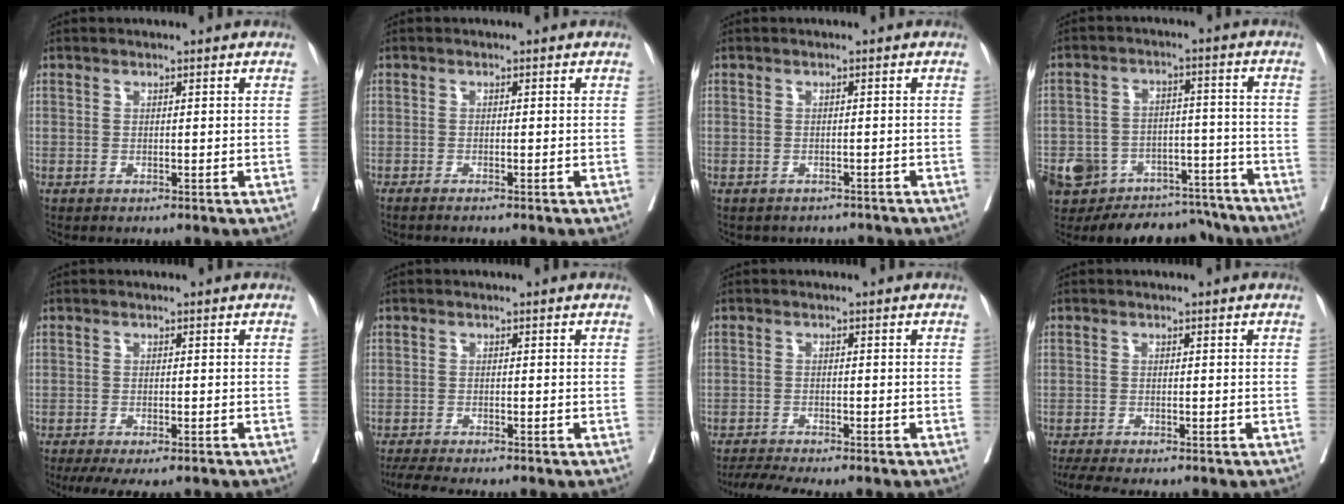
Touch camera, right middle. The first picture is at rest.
{"total": 1.9, "force": [-1.6, -0.3, 0.9], "torque": [-0.011, 0.002, -0.021]}
{"total": 4.0, "force": [-3.7, 1.6, 0.1], "torque": [0.003, 0.006, -0.041]}
{"total": 18.1, "force": [-14.9, 8.7, 5.7], "torque": [-0.119, 0.021, -0.203]}
{"total": 9.0, "force": [-7.2, 2.3, 4.9], "torque": [-0.068, -0.010, -0.100]}
{"total": 6.3, "force": [-5.5, 0.5, 3.2], "torque": [-0.046, -0.011, -0.086]}
{"total": 6.2, "force": [-5.5, 0.1, 2.9], "torque": [-0.039, -0.006, -0.085]}
{"total": 5.7, "force": [-4.8, 0.6, 3.0], "torque": [-0.041, -0.011, -0.076]}